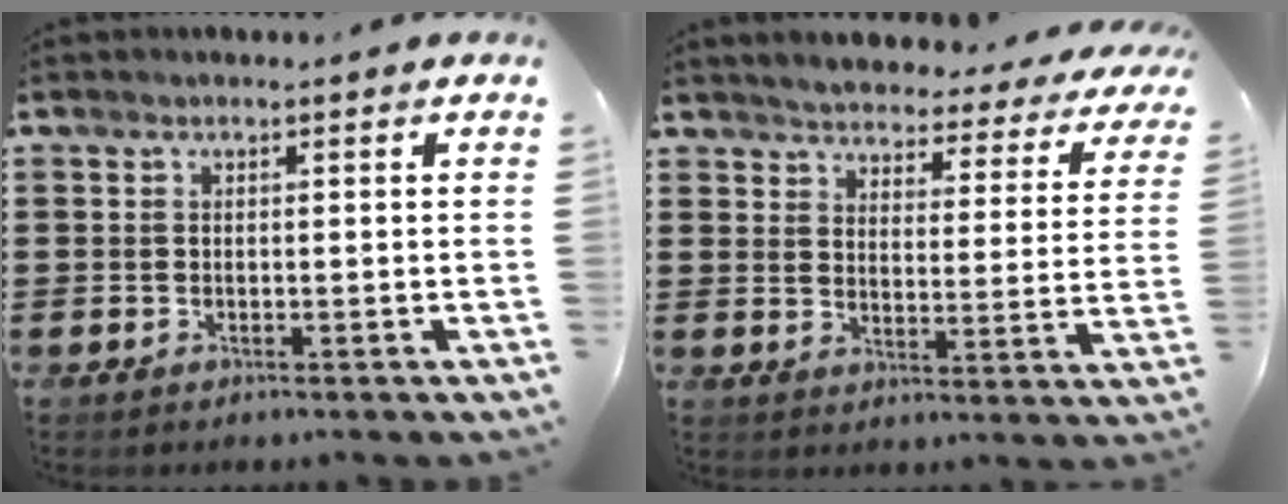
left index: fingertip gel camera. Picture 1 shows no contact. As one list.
[{"total": 3.3, "force": [3.3, -0.2, -0.1], "torque": [-0.023, -0.034, 0.049]}]